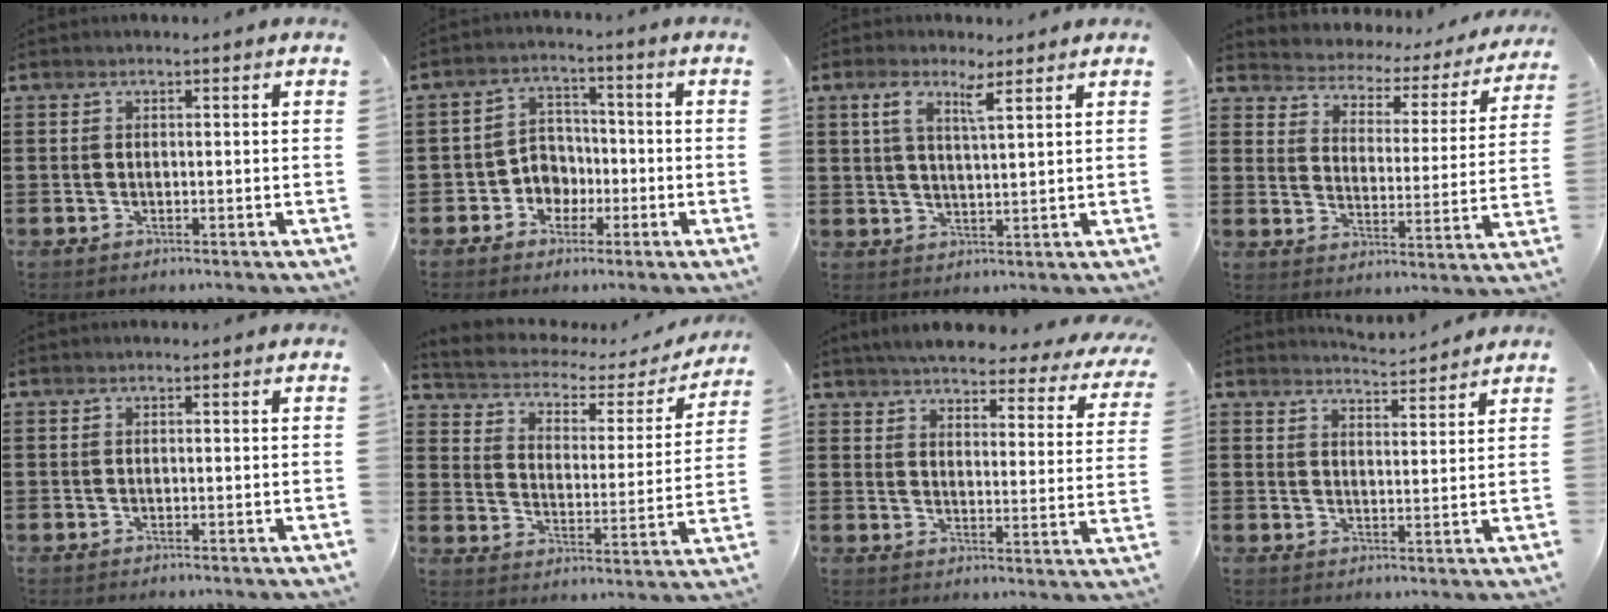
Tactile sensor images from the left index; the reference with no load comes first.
{"total": 4.8, "force": [-2.0, 4.2, 1.3], "torque": [-0.038, 0.011, -0.042]}
{"total": 4.9, "force": [3.0, 1.0, 3.7], "torque": [-0.077, -0.001, 0.051]}
{"total": 2.4, "force": [2.3, 0.9, 0.0], "torque": [-0.021, -0.024, 0.027]}
{"total": 0.0}
{"total": 2.7, "force": [1.9, 1.6, 1.1], "torque": [-0.039, -0.017, 0.023]}
{"total": 4.8, "force": [4.6, 0.0, 1.3], "torque": [-0.050, -0.036, 0.076]}
{"total": 3.8, "force": [3.7, -0.2, 0.3], "torque": [-0.017, -0.020, 0.067]}